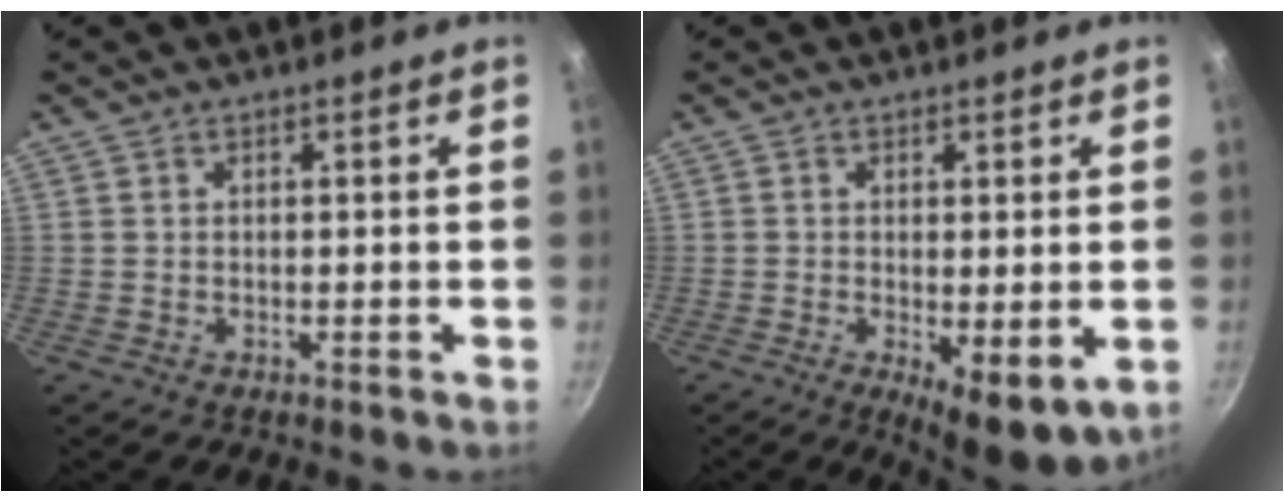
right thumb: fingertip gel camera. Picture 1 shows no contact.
{"total": 7.8, "force": [-1.6, 2.8, 7.1], "torque": [-0.091, -0.015, -0.011]}